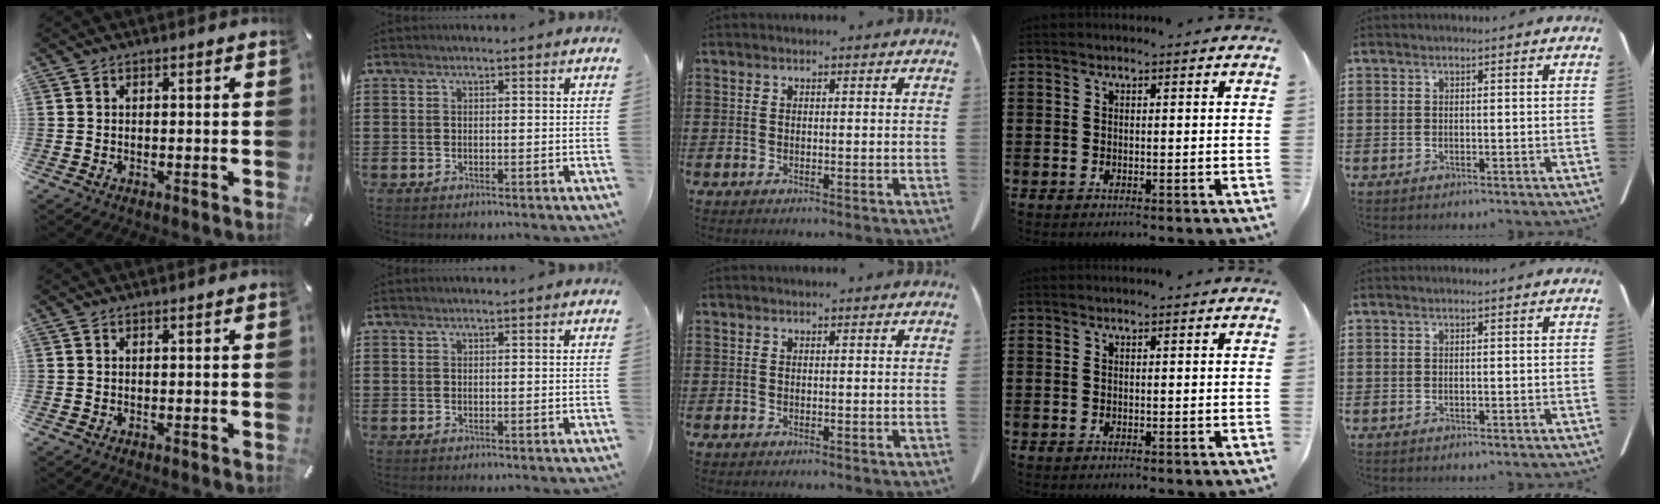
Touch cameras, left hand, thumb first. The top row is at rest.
{}